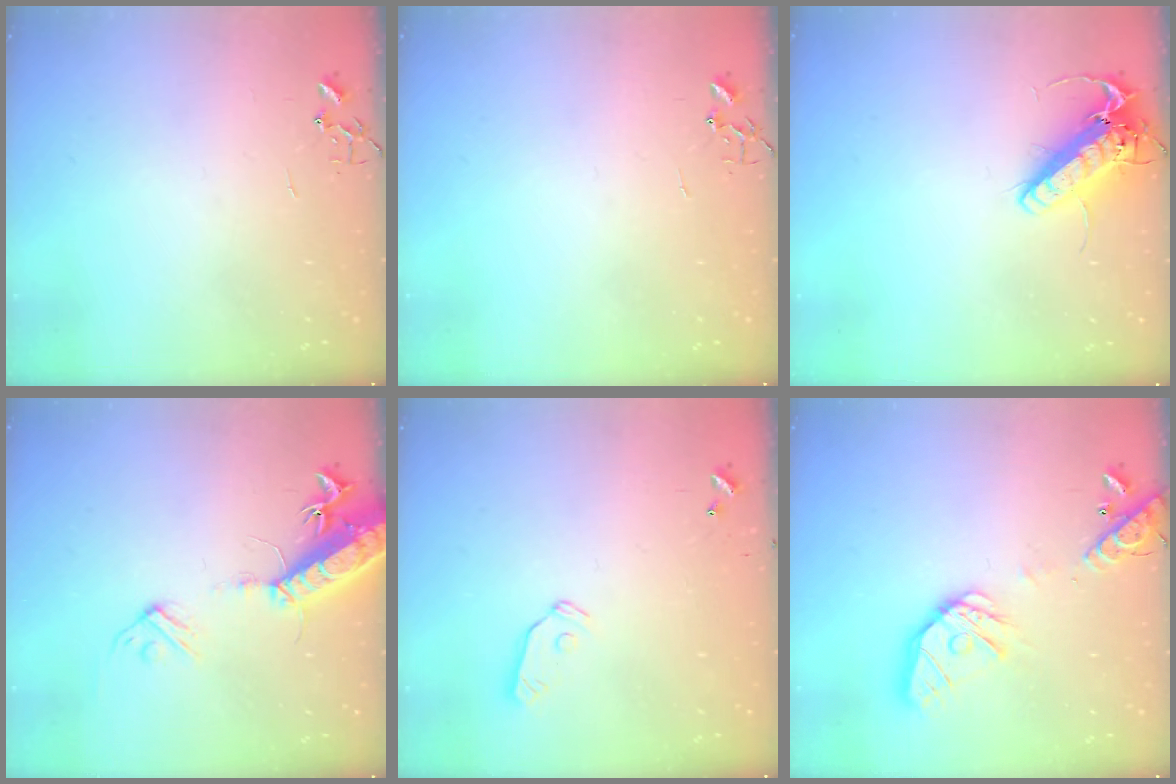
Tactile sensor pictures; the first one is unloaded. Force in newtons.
{"total": 0.0}
{"total": 14.8, "press": 14.5, "slide": 2.9}
{"total": 17.3, "press": 16.8, "slide": 3.9}
{"total": 5.5, "press": 5.5, "slide": 0.2}
{"total": 17.6, "press": 17.3, "slide": 2.8}